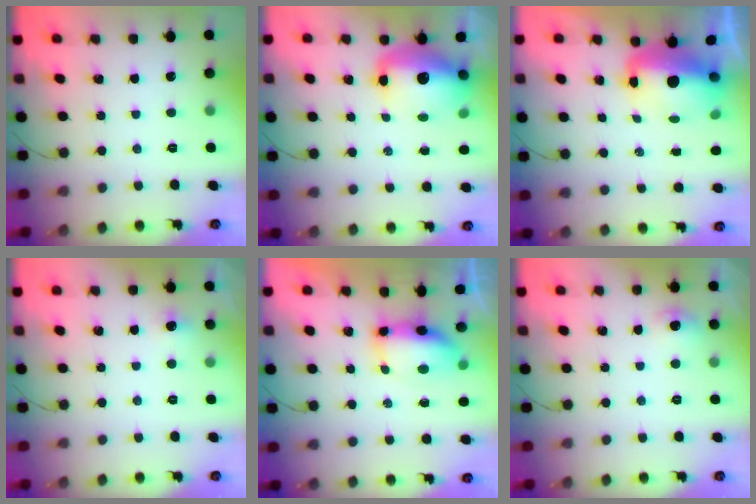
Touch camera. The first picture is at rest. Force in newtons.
{"total": 13.5, "press": 13.2, "slide": 3.0}
{"total": 11.0, "press": 10.7, "slide": 2.6}
{"total": 4.0, "press": 3.7, "slide": 1.6}
{"total": 7.5, "press": 7.4, "slide": 1.4}
{"total": 5.4, "press": 5.1, "slide": 1.7}